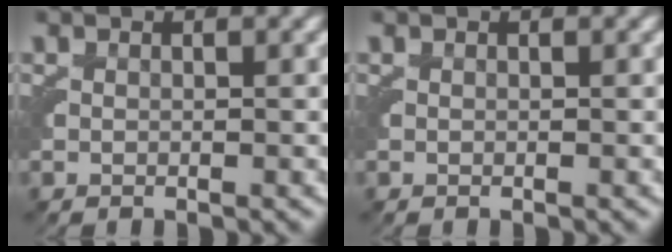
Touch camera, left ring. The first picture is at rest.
{"total": 0.0}